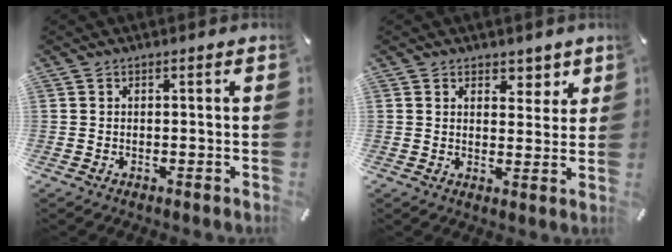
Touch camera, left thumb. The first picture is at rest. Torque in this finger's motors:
{"motor_torque": [0.01, -0.51, -0.05, 0.10, 0.05]}